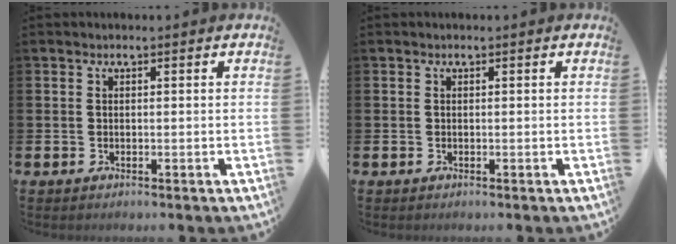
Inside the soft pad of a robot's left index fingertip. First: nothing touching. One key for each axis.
{"total": 0.0}